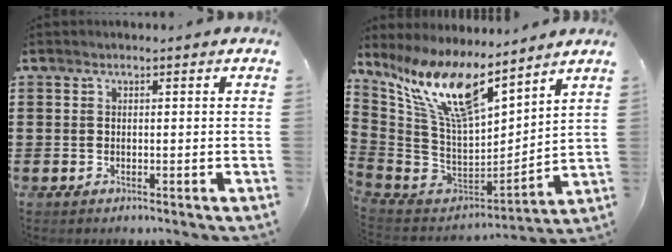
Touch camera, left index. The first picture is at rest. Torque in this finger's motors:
{"motor_torque": [1.27, -0.87, 0.70, 0.21]}